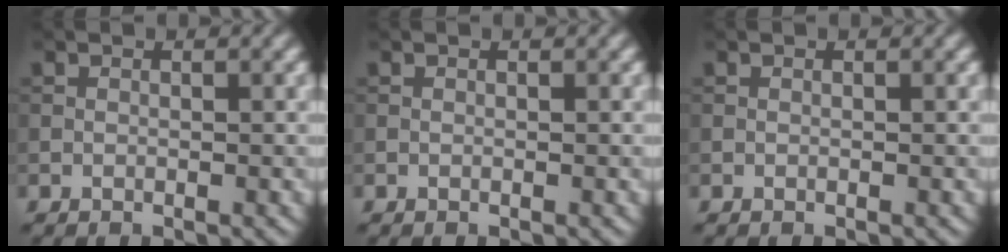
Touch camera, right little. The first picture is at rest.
{"total": 0.0}
{"total": 0.0}